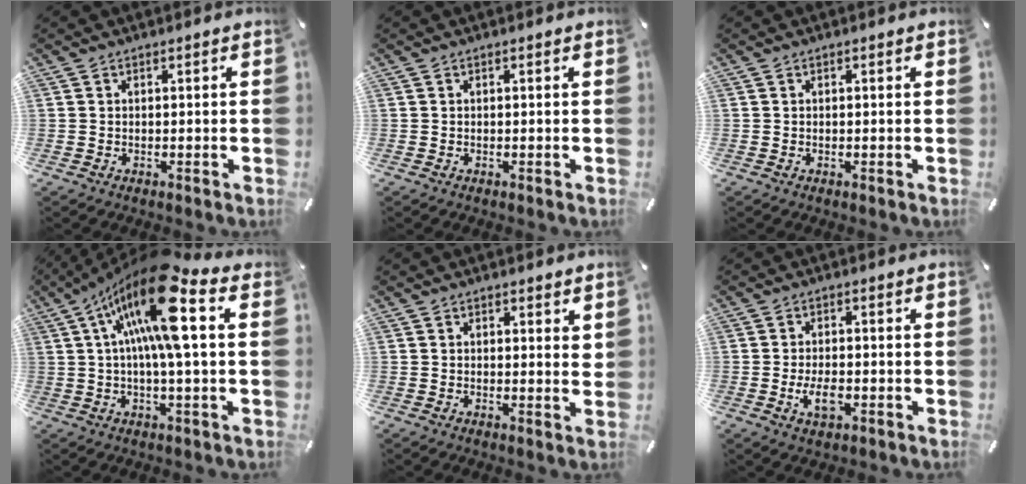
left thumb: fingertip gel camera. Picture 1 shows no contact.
{"total": 0.0}
{"total": 0.0}
{"total": 20.5, "force": [6.2, 5.5, 18.8], "torque": [-0.341, -0.028, 0.087]}
{"total": 1.7, "force": [1.2, 0.9, 0.9], "torque": [-0.002, -0.005, 0.019]}
{"total": 4.9, "force": [-1.3, 2.5, 4.0], "torque": [-0.087, 0.000, -0.024]}